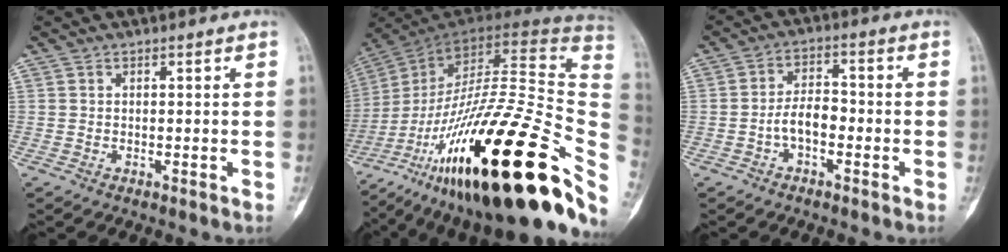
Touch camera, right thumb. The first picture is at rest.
{"total": 42.6, "force": [-16.7, 12.0, 37.3], "torque": [-0.523, 0.052, -0.274]}
{"total": 5.3, "force": [-1.8, 2.9, 4.0], "torque": [-0.062, 0.027, -0.039]}